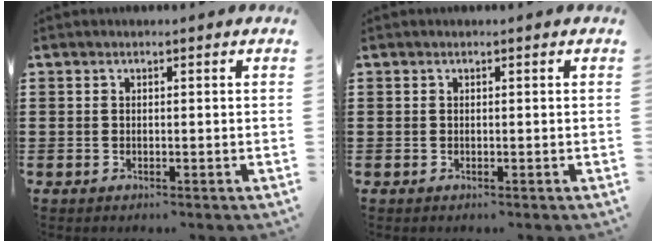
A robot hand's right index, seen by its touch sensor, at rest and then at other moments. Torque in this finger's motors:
{"motor_torque": [0.00, 0.00, 0.00, 0.00]}